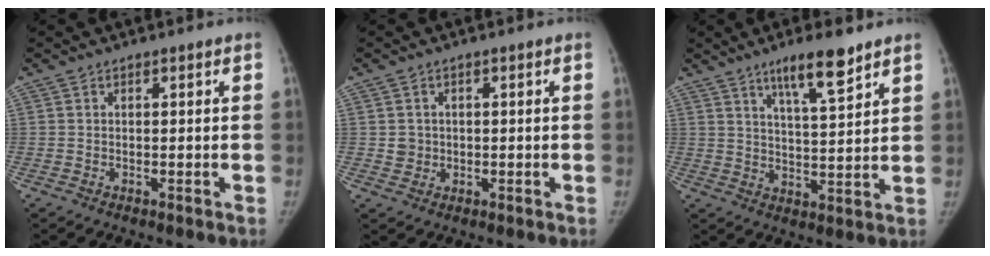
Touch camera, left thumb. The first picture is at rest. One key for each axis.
{"total": 2.3, "fx": 0.1, "fy": 2.2, "fz": 0.5, "tx": 0.009, "ty": 0.003, "tz": 0.005}
{"total": 9.1, "fx": 6.2, "fy": 1.5, "fz": 6.5, "tx": -0.096, "ty": -0.037, "tz": 0.107}